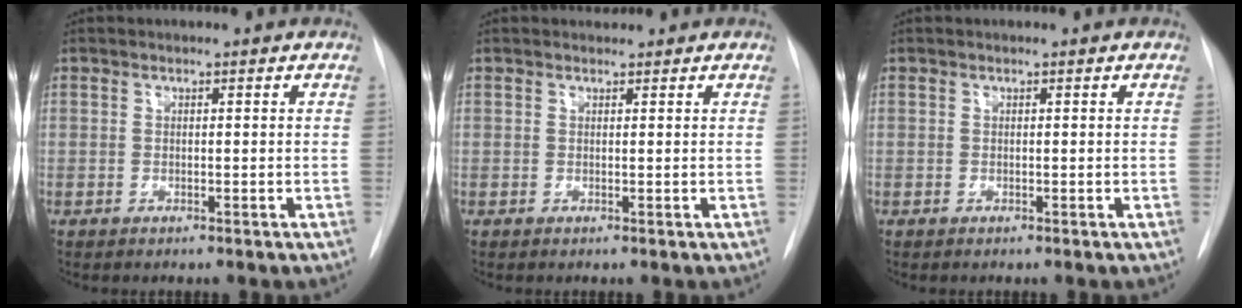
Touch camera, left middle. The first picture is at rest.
{"total": 0.8, "force": [0.7, 0.3, -0.1], "torque": [-0.005, 0.005, 0.010]}
{"total": 0.0}